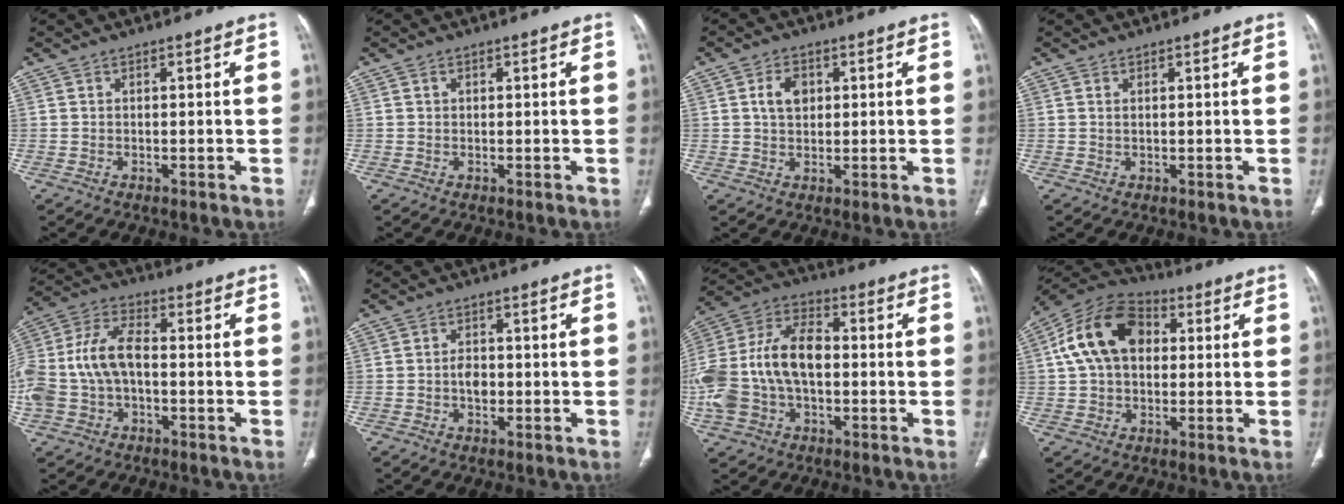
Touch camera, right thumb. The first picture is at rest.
{"total": 0.7, "force": [0.3, 0.6, 0.3], "torque": [-0.002, 0.001, 0.005]}
{"total": 4.7, "force": [1.2, 3.3, 3.1], "torque": [-0.046, 0.000, 0.022]}
{"total": 0.5, "force": [0.2, 0.2, 0.4], "torque": [-0.011, 0.001, 0.005]}
{"total": 14.2, "force": [-1.4, 8.8, 11.1], "torque": [-0.245, 0.040, -0.027]}
{"total": 3.1, "force": [-0.5, 2.2, 2.2], "torque": [-0.026, 0.007, -0.013]}
{"total": 19.9, "force": [-1.4, 12.5, 15.4], "torque": [-0.333, 0.033, -0.028]}
{"total": 15.9, "force": [3.1, 10.9, 11.1], "torque": [-0.187, 0.026, 0.045]}